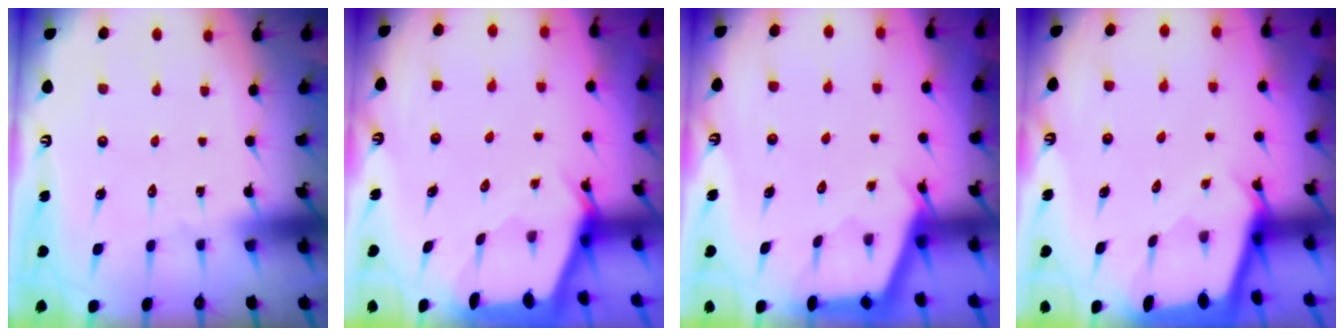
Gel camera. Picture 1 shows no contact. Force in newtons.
{"total": 2.3, "press": 2.3, "slide": 0.3}
{"total": 2.8, "press": 2.8, "slide": 0.3}
{"total": 1.4, "press": 1.4, "slide": 0.1}